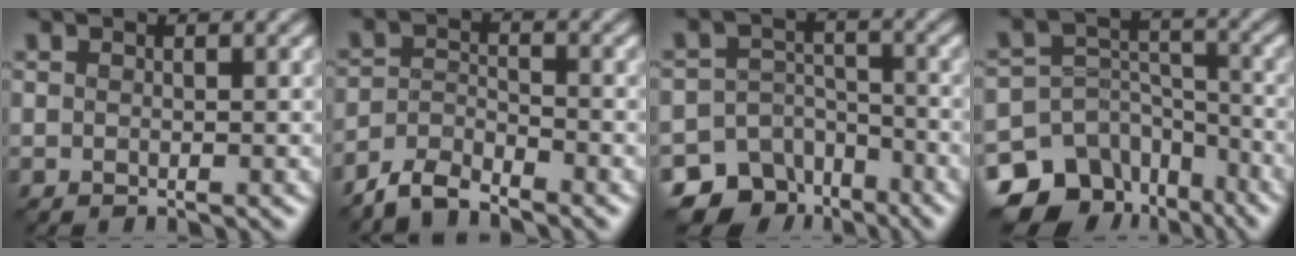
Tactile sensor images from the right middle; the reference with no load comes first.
{"total": 3.4, "force": [-3.1, 0.7, 1.1], "torque": [-0.025, 0.002, -0.072]}
{"total": 8.7, "force": [-6.2, 5.9, 1.7], "torque": [-0.017, -0.005, -0.097]}
{"total": 12.0, "force": [-8.6, 7.8, 3.3], "torque": [-0.062, -0.001, -0.128]}